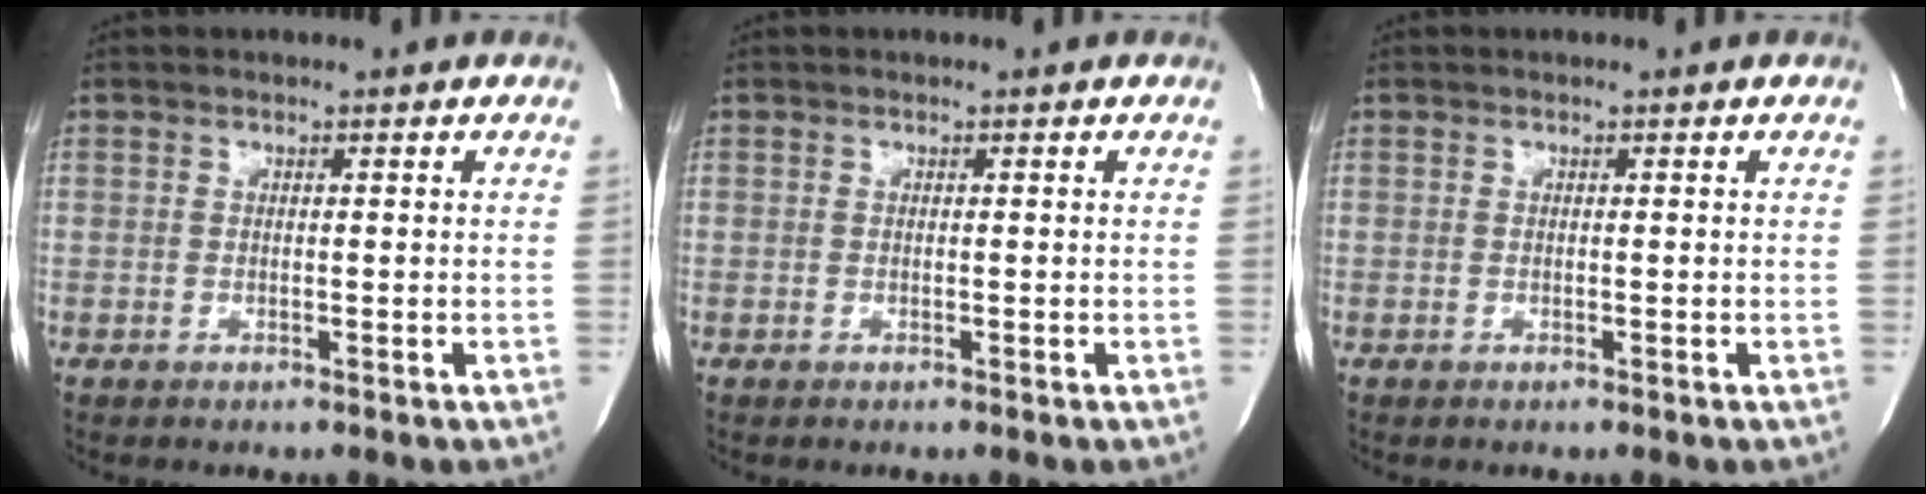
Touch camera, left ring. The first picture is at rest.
{"total": 0.0}
{"total": 0.0}